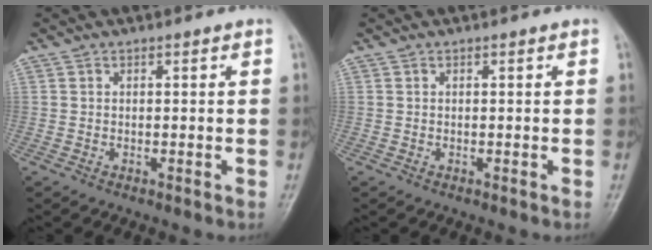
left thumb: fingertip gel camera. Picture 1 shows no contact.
{"total": 0.0}